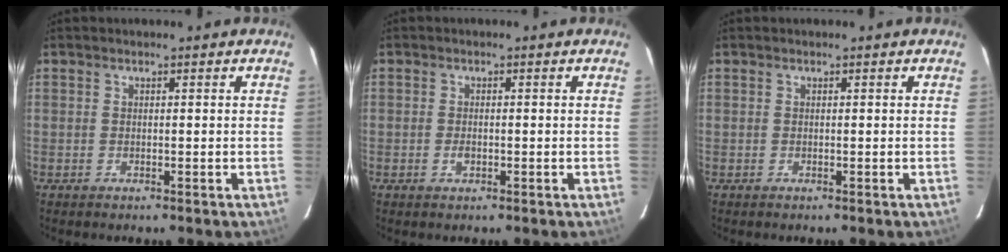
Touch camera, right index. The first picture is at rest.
{"total": 1.4, "force": [-0.5, 0.9, 1.0], "torque": [-0.020, 0.001, -0.009]}
{"total": 0.0}